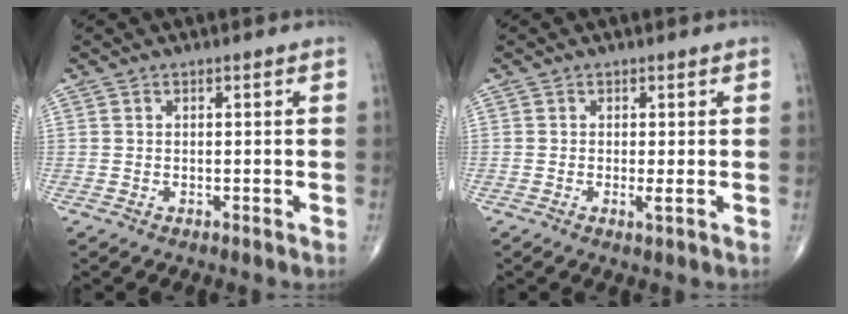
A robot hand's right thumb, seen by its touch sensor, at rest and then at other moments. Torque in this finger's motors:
{"motor_torque": [0.19, -0.14, 0.21, -0.29, 0.03]}